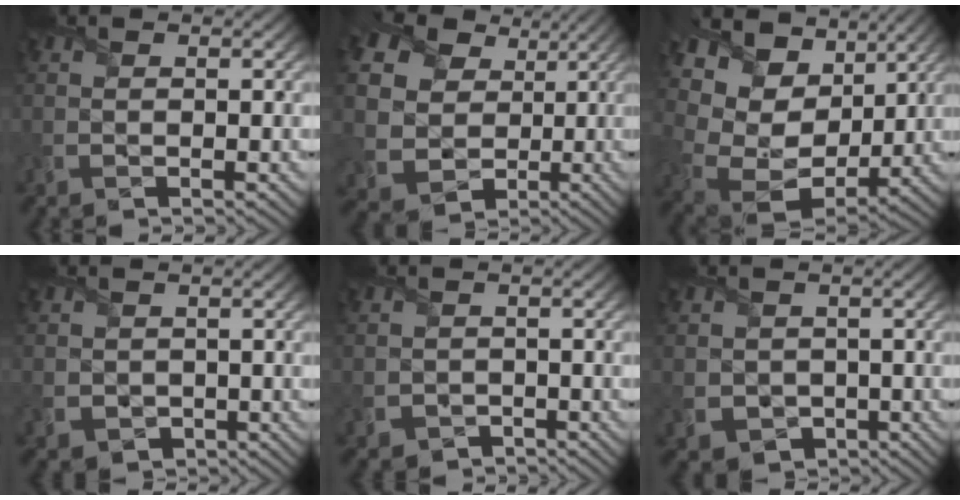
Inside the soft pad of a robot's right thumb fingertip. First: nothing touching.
{"total": 14.7, "force": [4.3, 12.2, 7.0], "torque": [-0.227, 0.030, 0.085]}
{"total": 13.7, "force": [6.1, 9.8, 7.5], "torque": [-0.165, 0.006, 0.122]}
{"total": 1.6, "force": [0.1, 1.6, 0.4], "torque": [-0.030, -0.005, -0.001]}
{"total": 1.3, "force": [-0.7, 1.1, -0.2], "torque": [-0.011, -0.008, -0.016]}
{"total": 2.8, "force": [-0.2, 2.7, 0.7], "torque": [-0.045, -0.013, -0.007]}